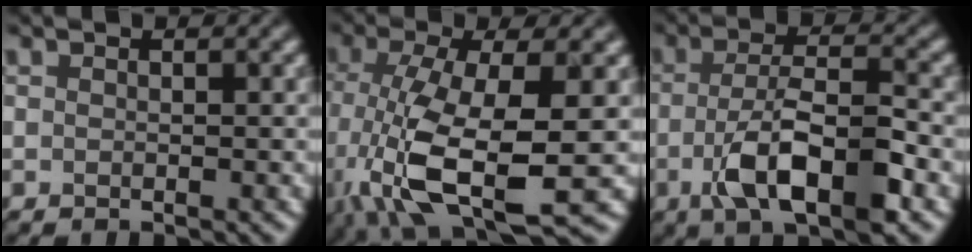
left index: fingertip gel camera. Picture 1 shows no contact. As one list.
[{"total": 11.1, "force": [-3.4, 4.1, 9.8], "torque": [-0.216, -0.032, -0.053]}, {"total": 7.8, "force": [-2.8, 2.6, 6.8], "torque": [-0.129, 0.000, -0.048]}]